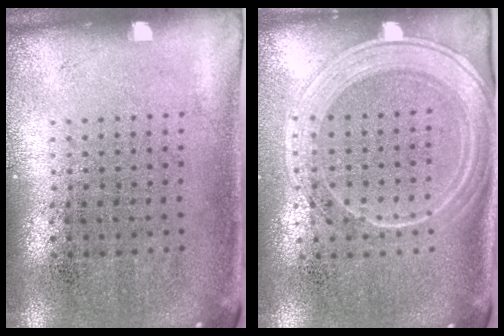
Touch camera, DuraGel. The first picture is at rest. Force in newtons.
{"total": 2.1, "press": 1.9, "slide": 0.9}